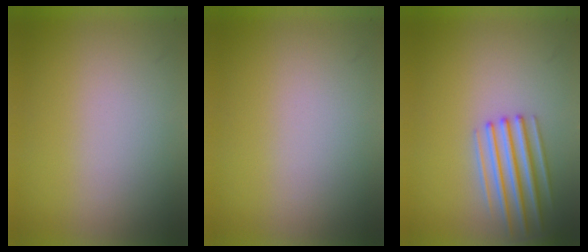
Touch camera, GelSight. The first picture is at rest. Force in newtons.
{"total": 0.0}
{"total": 3.1}